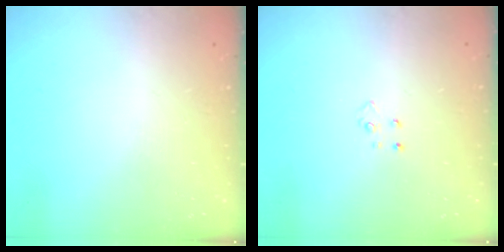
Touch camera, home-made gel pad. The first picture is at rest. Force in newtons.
{"total": 2.6, "press": 2.6, "slide": 0.3}